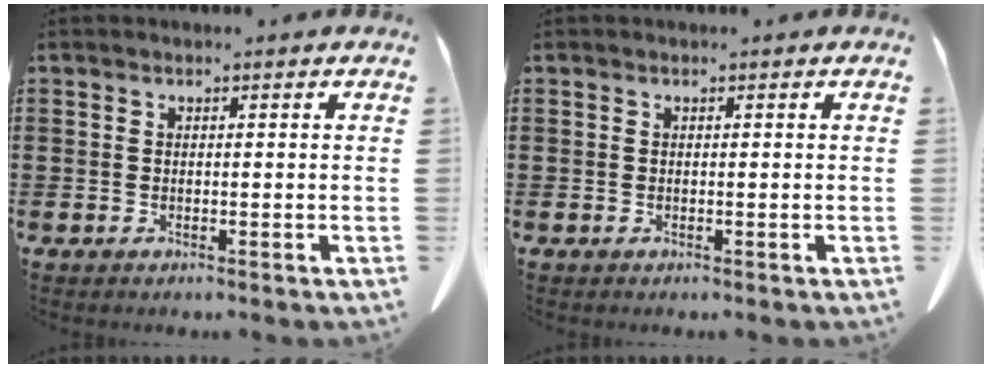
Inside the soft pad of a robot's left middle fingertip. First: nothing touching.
{"total": 0.0}